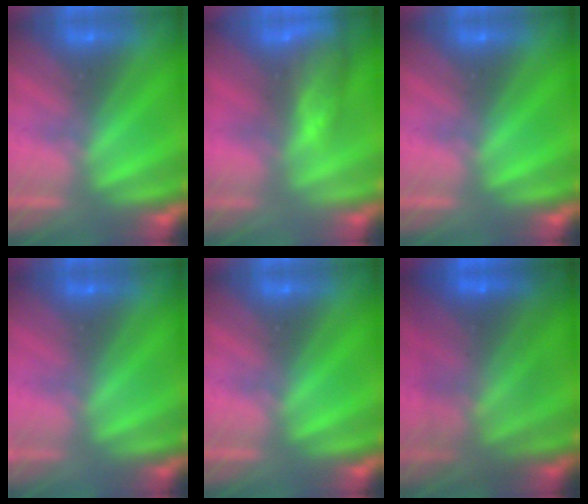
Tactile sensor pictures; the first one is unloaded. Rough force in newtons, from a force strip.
{"total": 8.9}
{"total": 0.0}
{"total": 2.4}
{"total": 0.0}
{"total": 5.5}